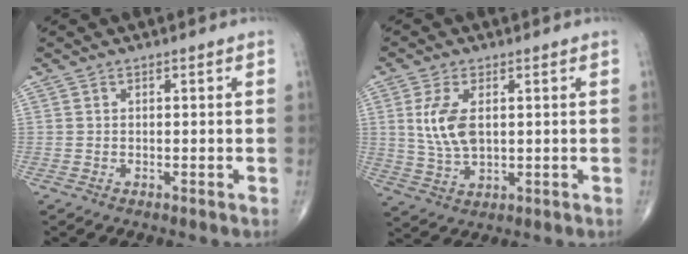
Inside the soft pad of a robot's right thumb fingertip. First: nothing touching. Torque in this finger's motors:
{"motor_torque": [-0.14, 0.49, 0.26, 0.06, 0.21]}